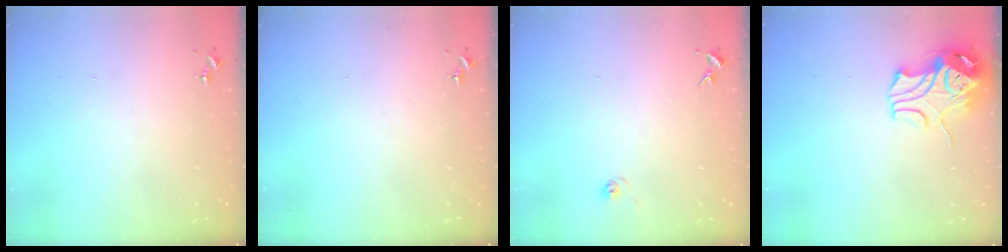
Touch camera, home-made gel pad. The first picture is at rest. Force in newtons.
{"total": 0.0}
{"total": 5.8, "press": 5.8, "slide": 0.5}
{"total": 10.8, "press": 10.6, "slide": 1.6}